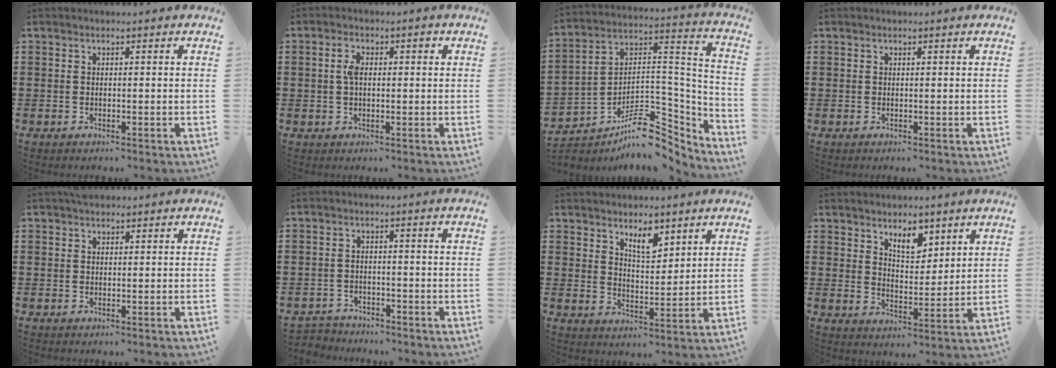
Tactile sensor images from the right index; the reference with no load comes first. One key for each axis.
{"total": 3.2, "fx": 0.4, "fy": 1.7, "fz": 2.7, "tx": -0.055, "ty": 0.009, "tz": 0.004}
{"total": 10.2, "fx": -6.8, "fy": 5.2, "fz": 5.7, "tx": -0.091, "ty": 0.017, "tz": -0.125}
{"total": 0.0}
{"total": 1.0, "fx": 0.8, "fy": 0.6, "fz": 0.1, "tx": -0.006, "ty": 0.002, "tz": 0.017}
{"total": 2.4, "fx": -2.3, "fy": 0.6, "fz": -0.3, "tx": -0.002, "ty": 0.003, "tz": -0.053}
{"total": 5.0, "fx": 3.7, "fy": 1.9, "fz": 2.8, "tx": -0.048, "ty": -0.008, "tz": 0.062}
{"total": 5.6, "fx": 4.0, "fy": 2.8, "fz": 2.8, "tx": -0.050, "ty": -0.005, "tz": 0.071}